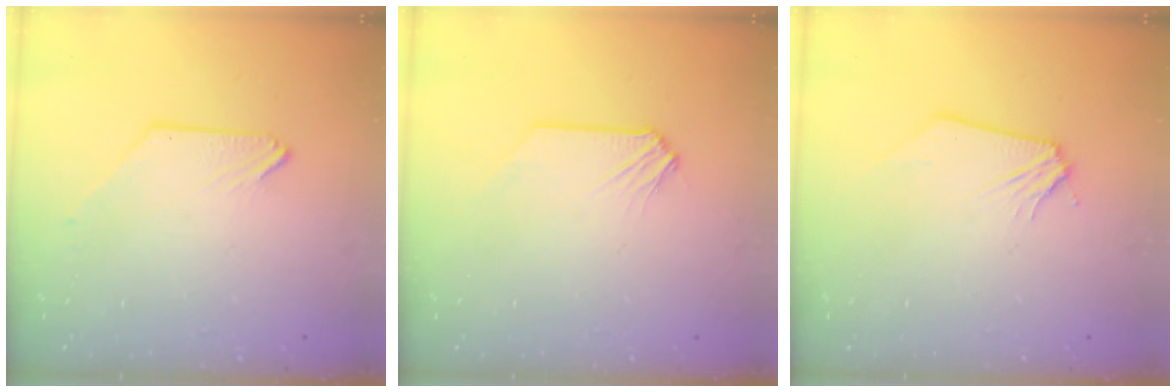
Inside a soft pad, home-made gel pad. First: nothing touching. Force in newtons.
{"total": 0.0}
{"total": 0.0}